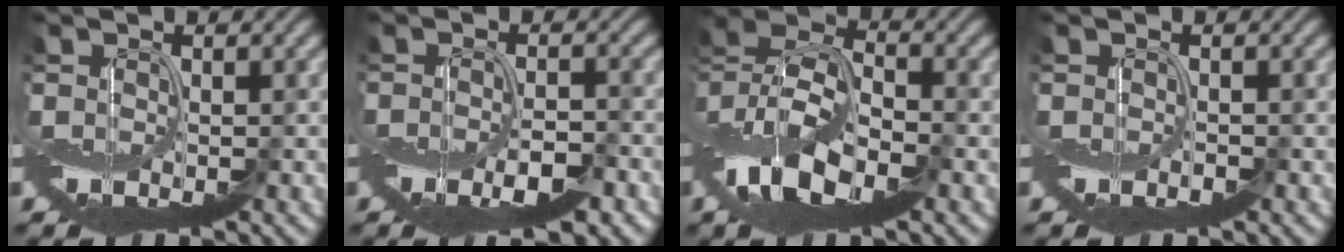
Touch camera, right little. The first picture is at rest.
{"total": 4.1, "force": [-2.5, 1.1, 3.0], "torque": [-0.053, -0.005, -0.042]}
{"total": 8.9, "force": [-3.1, 4.4, 7.0], "torque": [-0.136, 0.015, -0.078]}
{"total": 0.6, "force": [-0.5, -0.2, 0.0], "torque": [-0.002, 0.000, -0.011]}